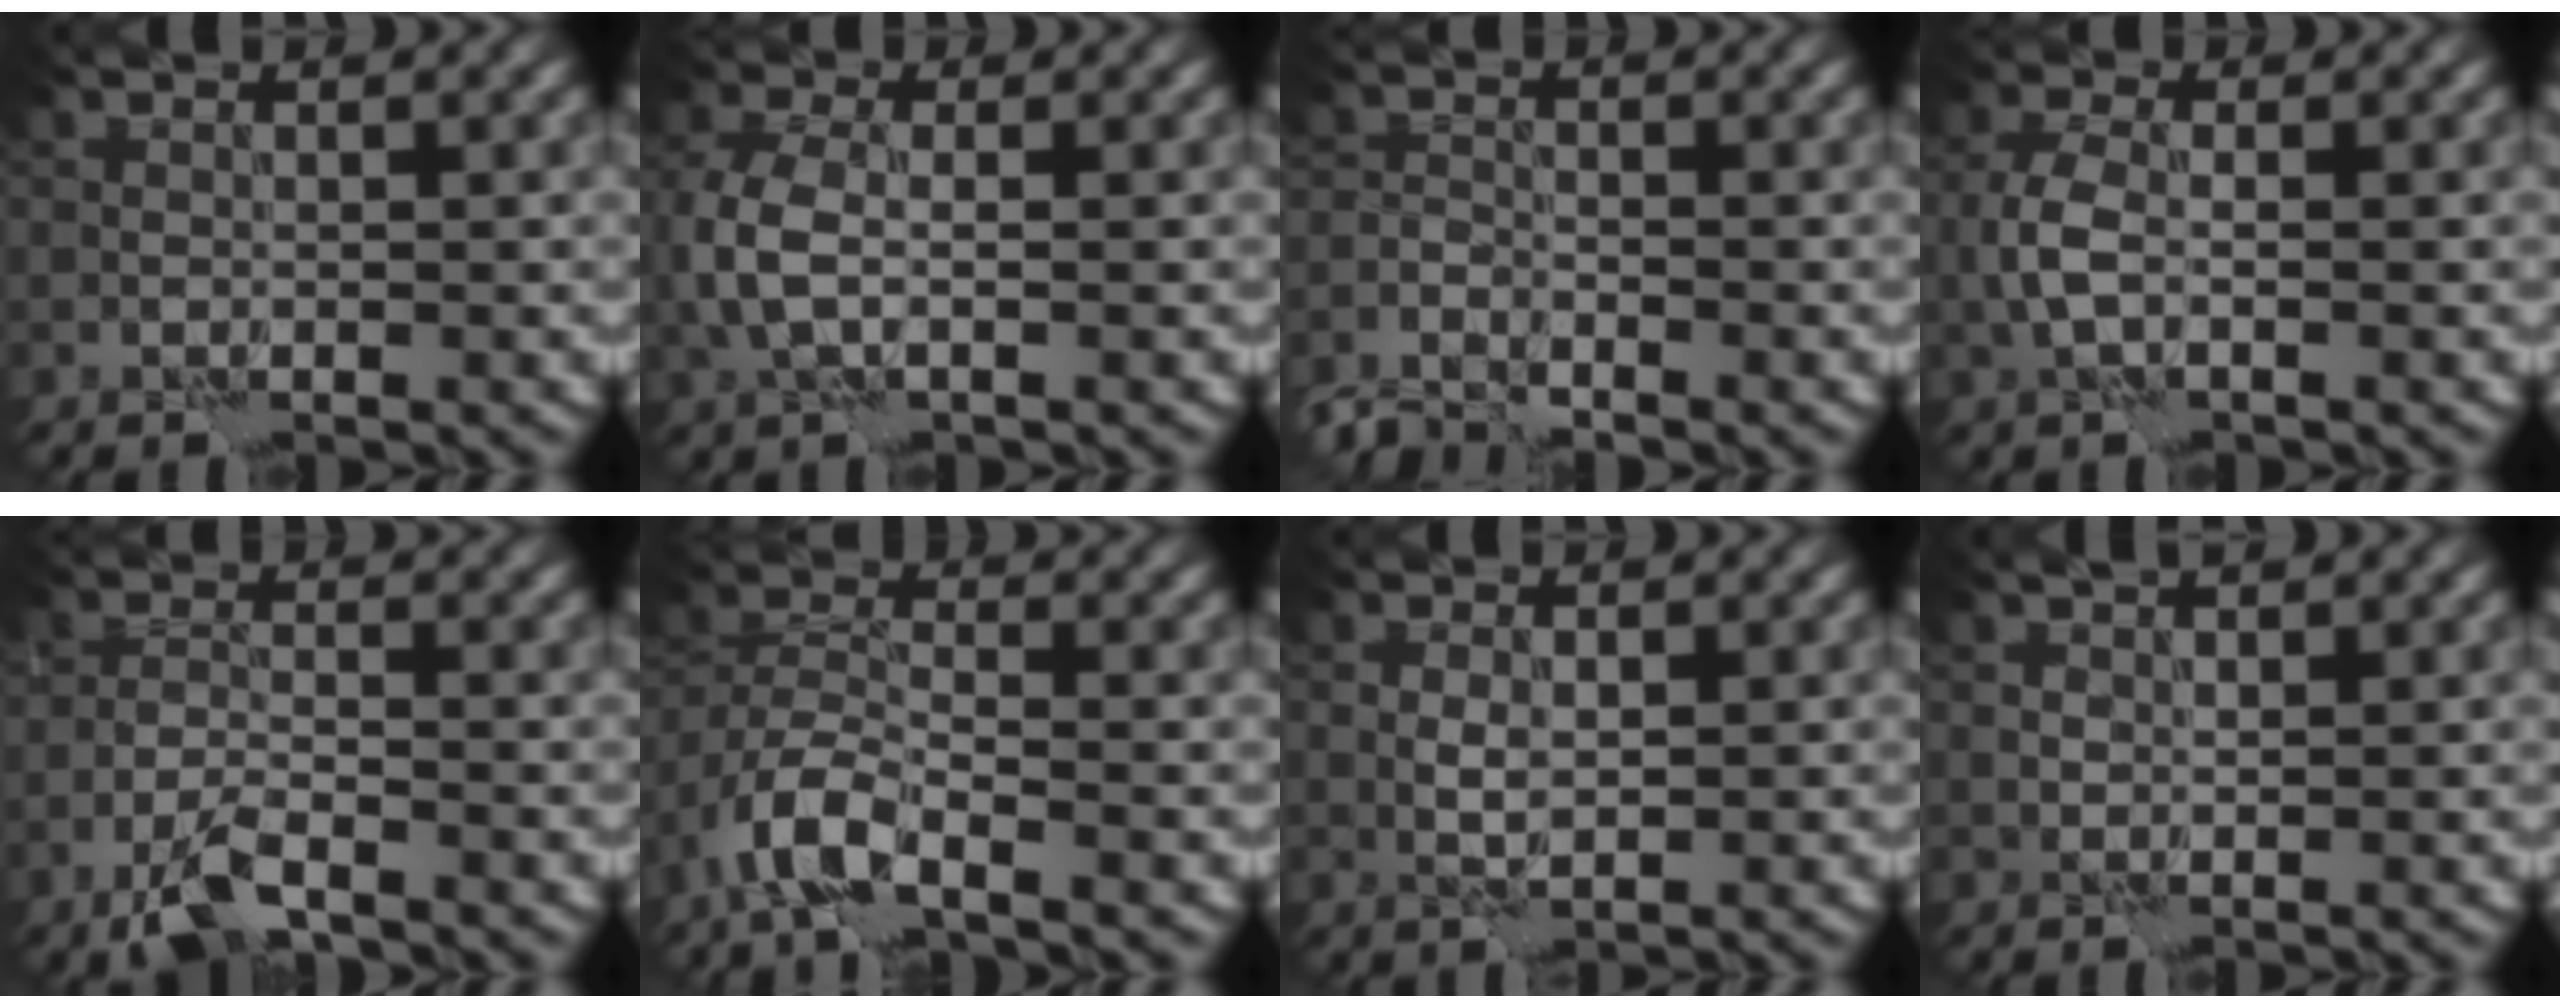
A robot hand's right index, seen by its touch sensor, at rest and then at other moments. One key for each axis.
{"total": 4.1, "fx": -0.2, "fy": 2.3, "fz": 3.4, "tx": -0.091, "ty": 0.002, "tz": -0.009}
{"total": 3.1, "fx": -2.9, "fy": 0.7, "fz": 0.7, "tx": -0.016, "ty": -0.006, "tz": -0.068}
{"total": 2.5, "fx": -0.5, "fy": 1.1, "fz": 2.3, "tx": -0.055, "ty": 0.004, "tz": -0.013}
{"total": 3.6, "fx": -2.6, "fy": 0.8, "fz": 2.4, "tx": -0.056, "ty": 0.001, "tz": -0.059}
{"total": 5.1, "fx": -3.2, "fy": 1.8, "fz": 3.6, "tx": -0.073, "ty": 0.001, "tz": -0.071}
{"total": 0.9, "fx": 0.2, "fy": 0.3, "fz": 0.8, "tx": -0.021, "ty": 0.001, "tz": 0.006}
{"total": 0.9, "fx": 0.8, "fy": 0.1, "fz": 0.4, "tx": -0.008, "ty": 0.004, "tz": 0.017}